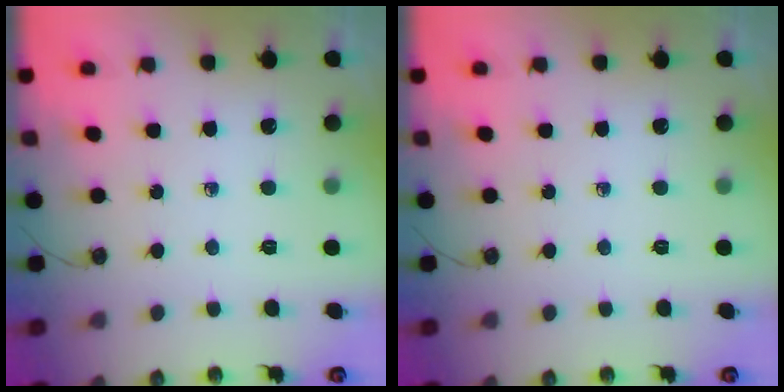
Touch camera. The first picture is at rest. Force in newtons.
{"total": 0.0}